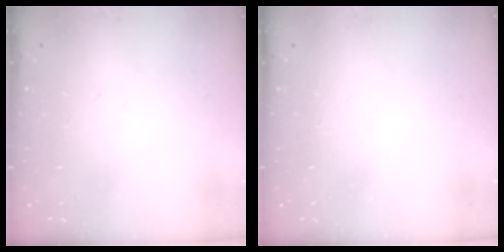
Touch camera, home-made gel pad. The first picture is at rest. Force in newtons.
{"total": 1.5, "press": 1.5, "slide": 0.1}